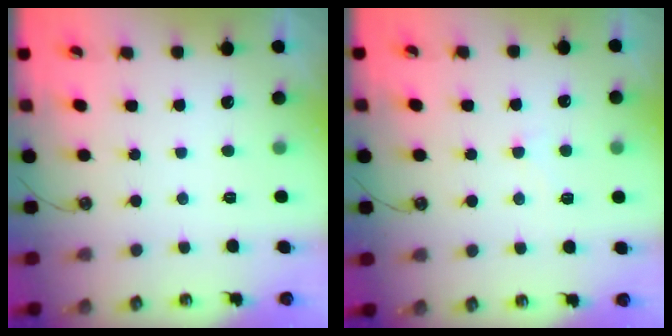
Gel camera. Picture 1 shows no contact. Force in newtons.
{"total": 1.8, "press": 1.7, "slide": 0.6}